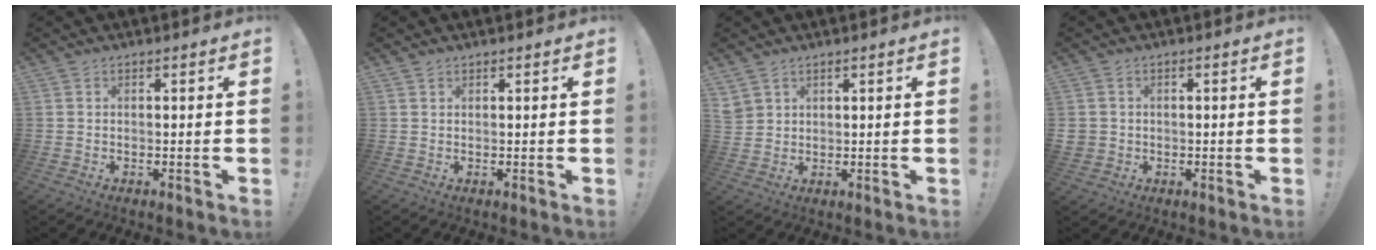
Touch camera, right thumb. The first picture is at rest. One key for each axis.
{"total": 0.7, "fx": 0.6, "fy": 0.2, "fz": 0.2, "tx": 0.003, "ty": -0.004, "tz": 0.011}
{"total": 3.9, "fx": 2.7, "fy": 2.7, "fz": 0.9, "tx": -0.014, "ty": -0.014, "tz": 0.052}
{"total": 2.8, "fx": 0.2, "fy": 2.7, "fz": 0.9, "tx": -0.013, "ty": 0.002, "tz": 0.005}